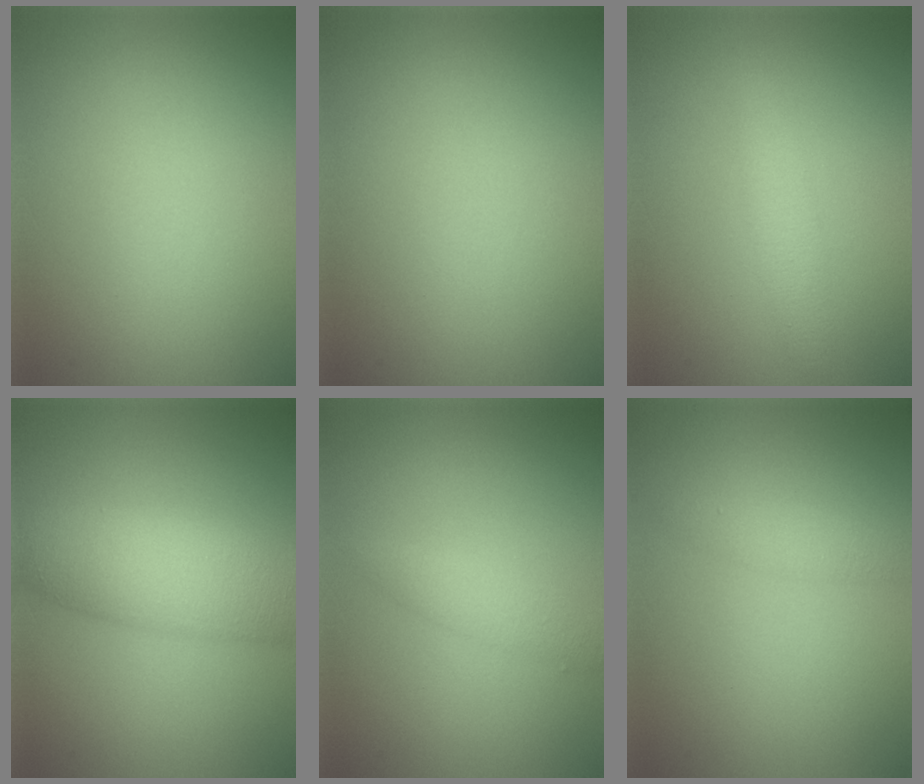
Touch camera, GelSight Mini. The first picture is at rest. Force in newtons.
{"total": 0.0}
{"total": 1.9, "press": 1.9, "slide": 0.1}
{"total": 6.9, "press": 6.9, "slide": 0.2}
{"total": 1.7, "press": 1.7, "slide": 0.1}
{"total": 1.6, "press": 1.6, "slide": 0.0}